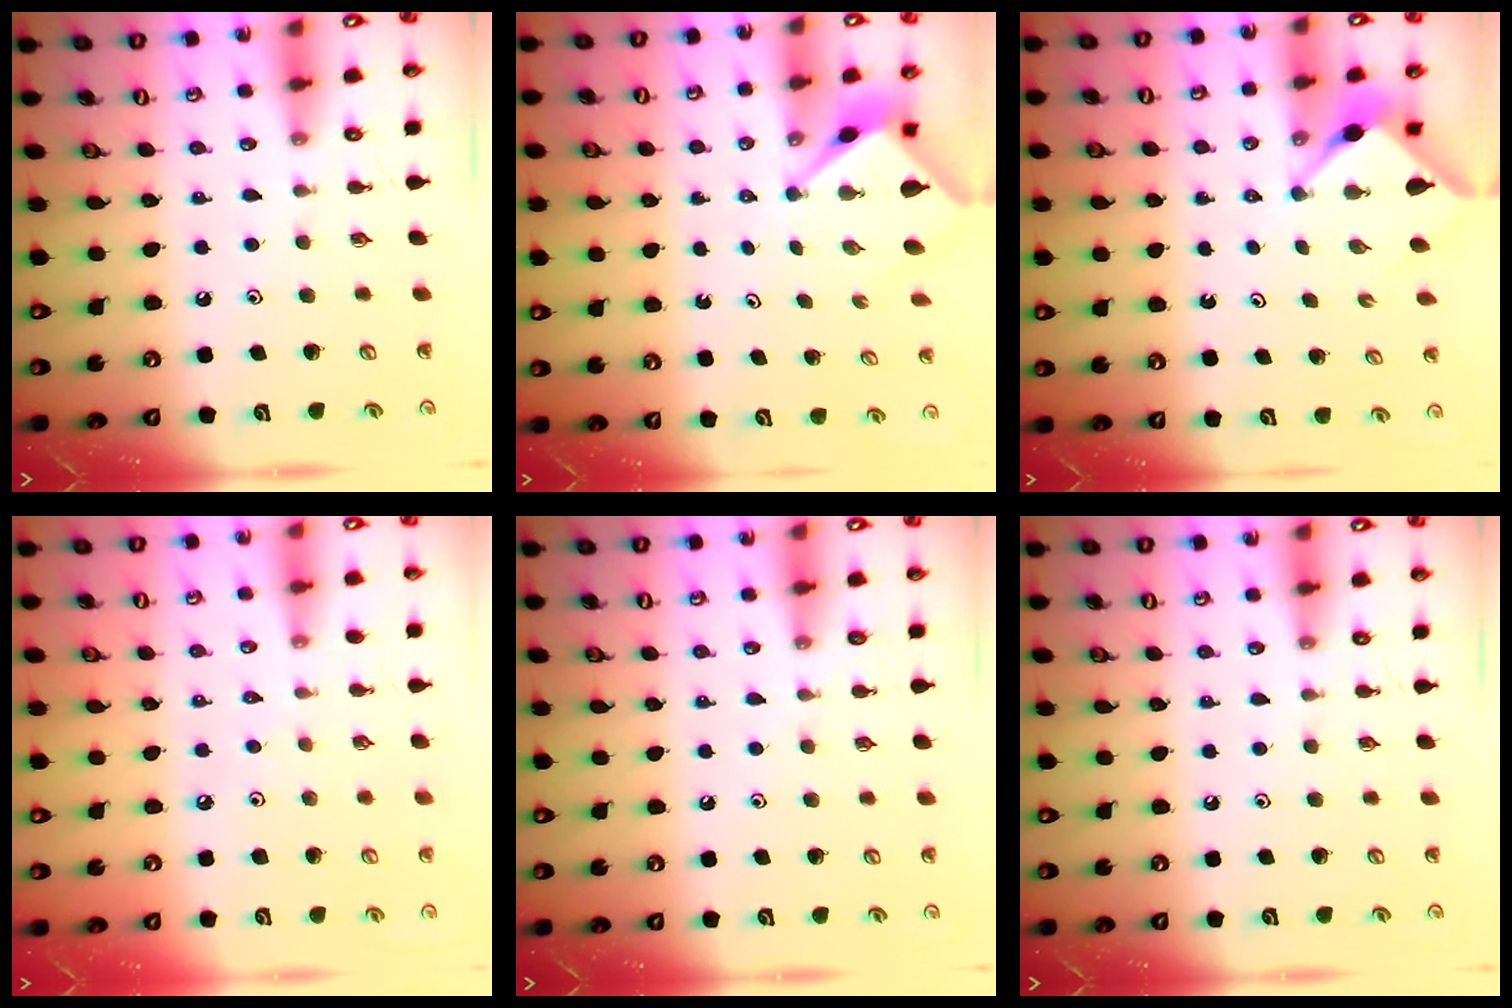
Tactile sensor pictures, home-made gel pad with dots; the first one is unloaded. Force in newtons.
{"total": 2.6, "press": 2.6, "slide": 0.2}
{"total": 3.9, "press": 3.9, "slide": 0.3}
{"total": 1.6, "press": 1.6, "slide": 0.3}
{"total": 2.4, "press": 2.4, "slide": 0.4}
{"total": 0.0}